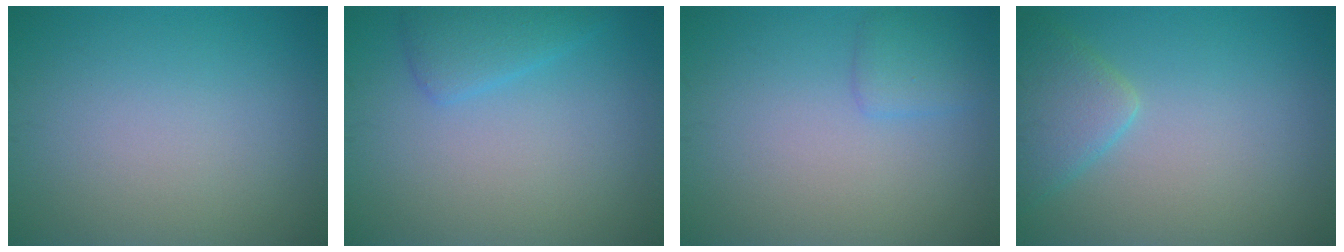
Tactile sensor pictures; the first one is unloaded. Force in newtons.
{"total": 2.4, "press": 2.4, "slide": 0.1}
{"total": 1.6, "press": 1.6, "slide": 0.0}
{"total": 3.3, "press": 3.3, "slide": 0.3}